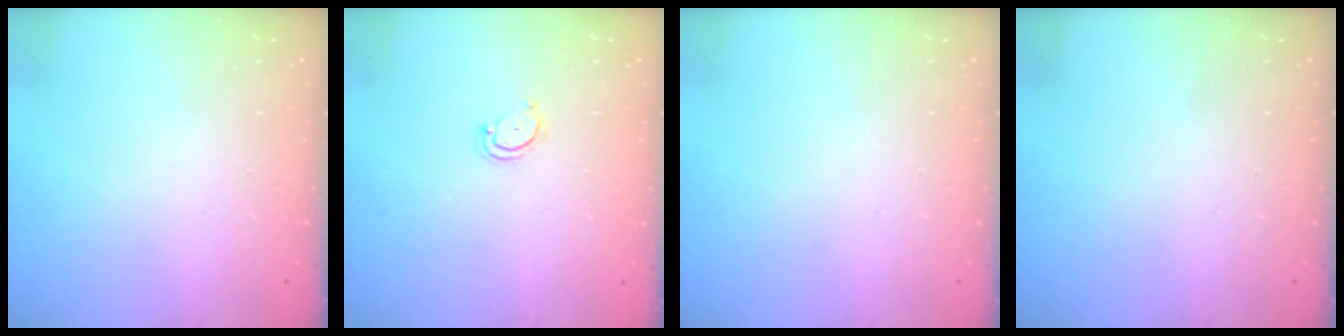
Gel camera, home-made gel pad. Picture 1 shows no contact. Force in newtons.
{"total": 2.8, "press": 2.8, "slide": 0.3}
{"total": 0.0}
{"total": 0.0}